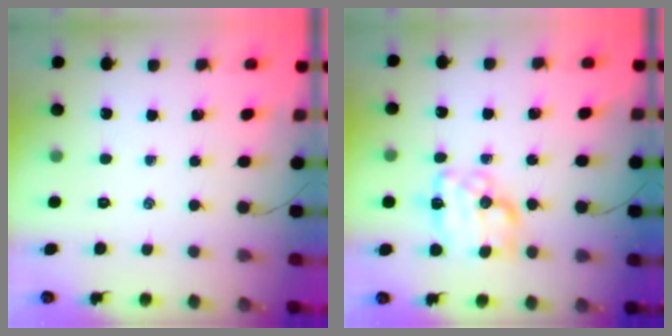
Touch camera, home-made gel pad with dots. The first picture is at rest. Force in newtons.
{"total": 11.1, "press": 11.1, "slide": 0.4}